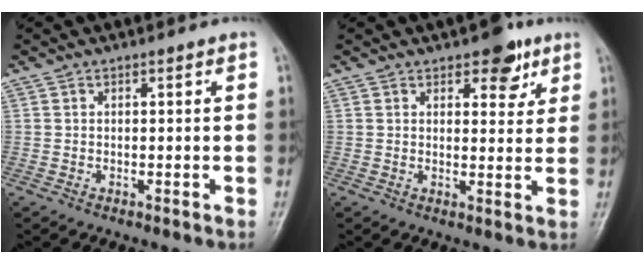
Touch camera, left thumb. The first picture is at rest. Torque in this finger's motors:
{"motor_torque": [0.75, 0.03, 0.56, -0.52, 0.00]}